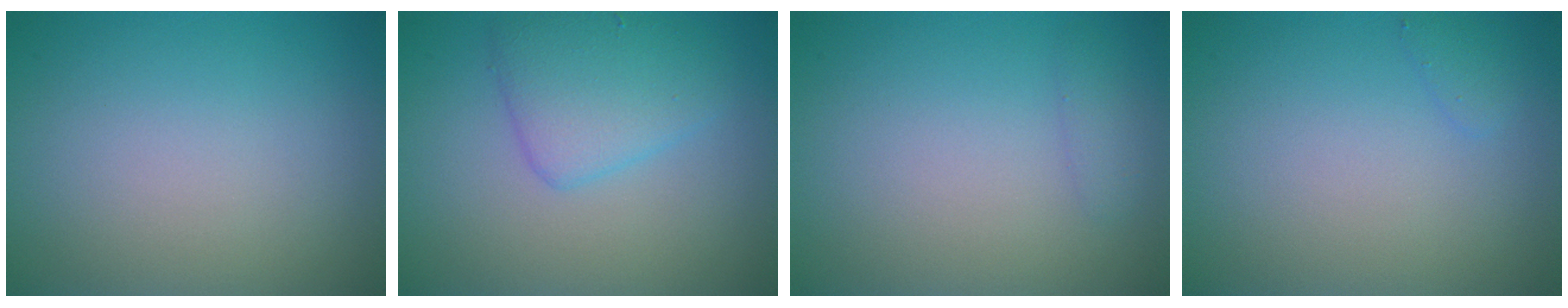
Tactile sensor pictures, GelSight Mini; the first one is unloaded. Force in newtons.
{"total": 3.7, "press": 3.7, "slide": 0.1}
{"total": 0.8, "press": 0.8, "slide": 0.0}
{"total": 0.8, "press": 0.8, "slide": 0.1}